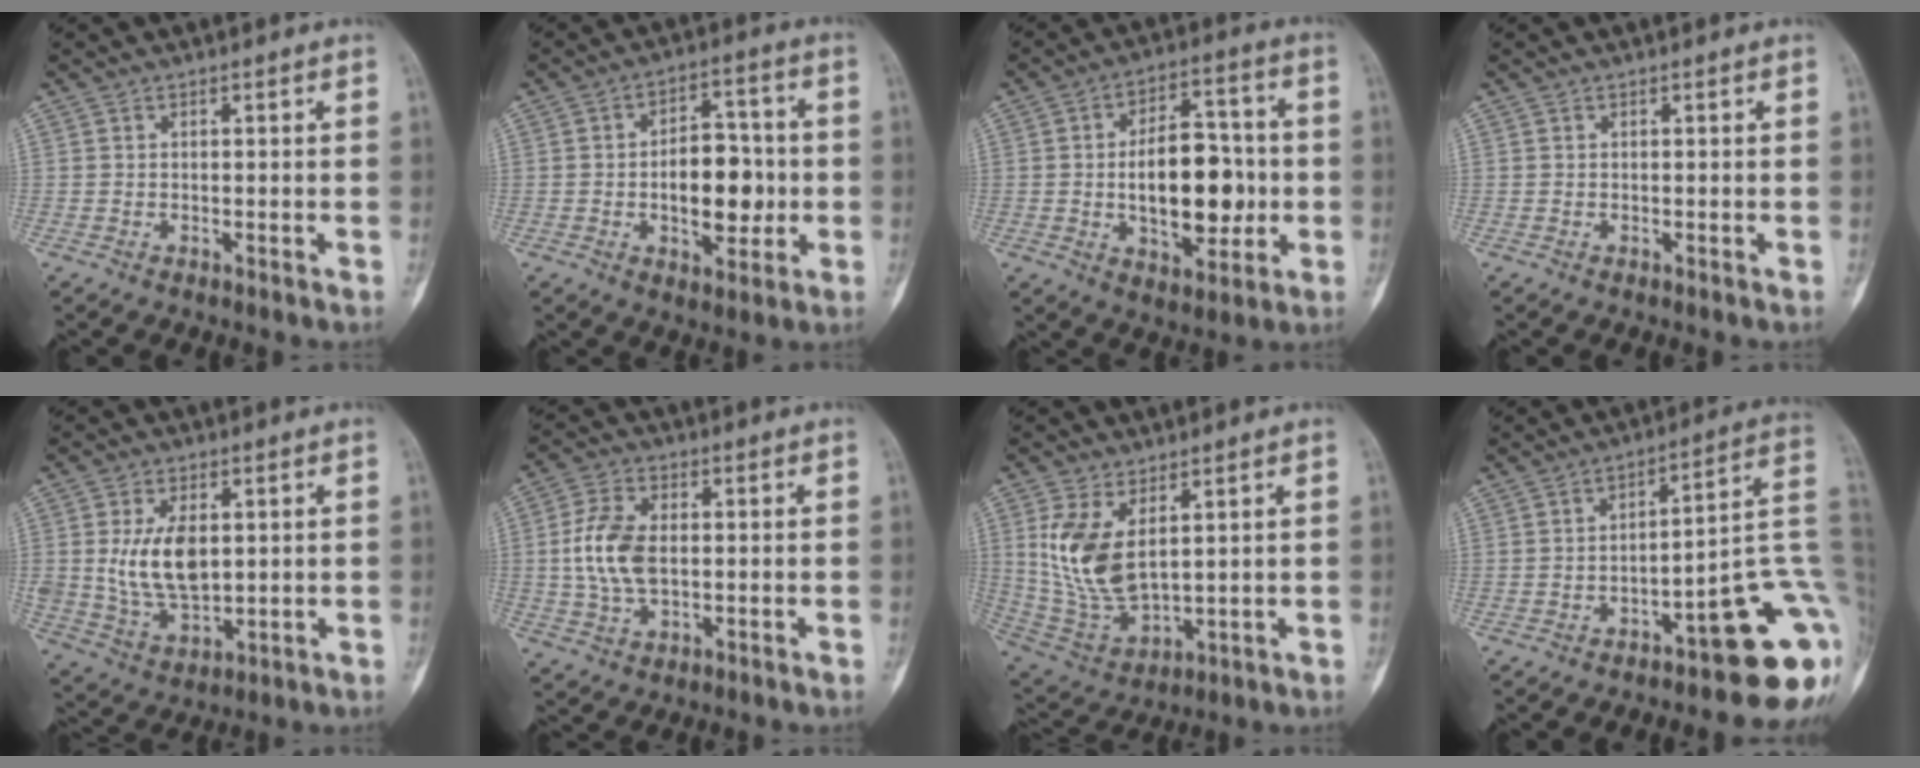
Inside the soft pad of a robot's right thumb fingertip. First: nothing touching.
{"total": 12.4, "force": [-1.2, 7.2, 10.0], "torque": [-0.115, 0.022, -0.016]}
{"total": 16.5, "force": [-1.2, 9.2, 13.7], "torque": [-0.177, 0.021, -0.012]}
{"total": 0.0}
{"total": 11.7, "force": [1.7, 6.9, 9.2], "torque": [-0.160, -0.015, 0.045]}
{"total": 10.0, "force": [0.2, 6.2, 7.9], "torque": [-0.160, 0.007, 0.005]}
{"total": 12.9, "force": [3.8, 6.7, 10.3], "torque": [-0.202, -0.022, 0.095]}
{"total": 19.0, "force": [-6.8, 5.5, 16.9], "torque": [-0.139, 0.067, -0.083]}